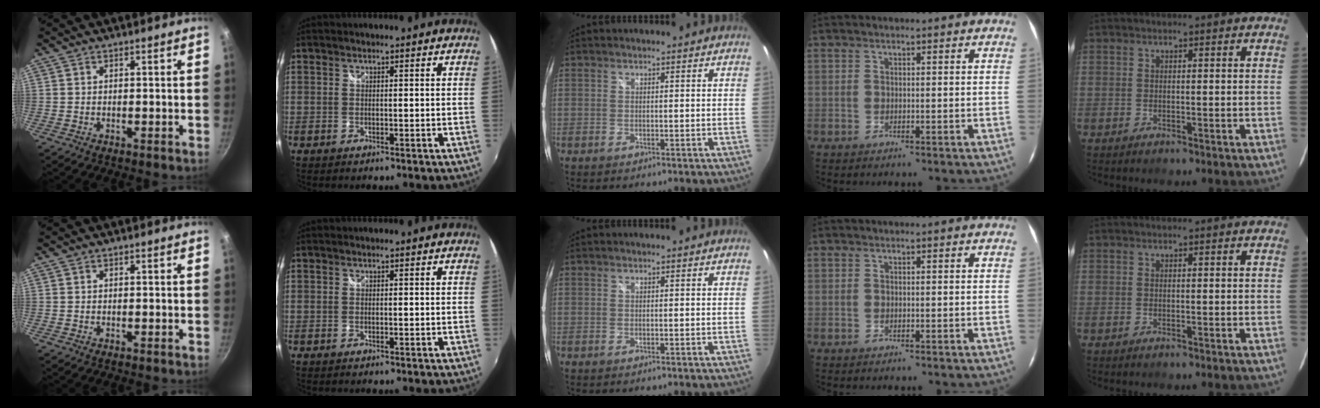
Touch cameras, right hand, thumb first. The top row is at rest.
{}